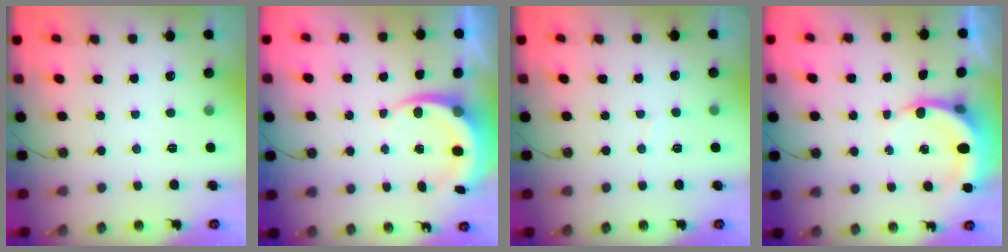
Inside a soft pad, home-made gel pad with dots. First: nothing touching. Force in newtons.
{"total": 5.9, "press": 5.8, "slide": 1.0}
{"total": 2.8, "press": 2.8, "slide": 0.2}
{"total": 5.6, "press": 5.5, "slide": 0.6}